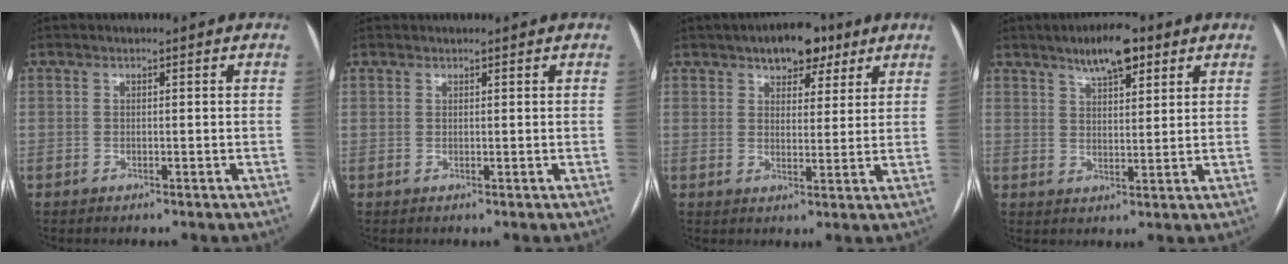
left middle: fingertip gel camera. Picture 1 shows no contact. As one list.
[{"total": 1.6, "force": [-0.2, -1.1, -1.2], "torque": [0.025, -0.006, -0.002]}, {"total": 7.2, "force": [4.8, 3.7, 4.0], "torque": [-0.048, 0.016, 0.068]}, {"total": 7.3, "force": [4.8, 2.2, 5.0], "torque": [-0.085, 0.009, 0.077]}]